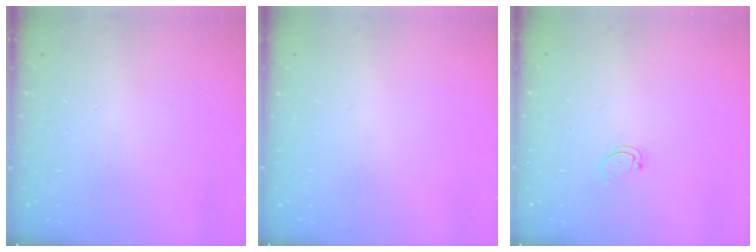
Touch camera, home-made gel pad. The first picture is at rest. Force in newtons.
{"total": 0.0}
{"total": 1.6, "press": 1.6, "slide": 0.4}